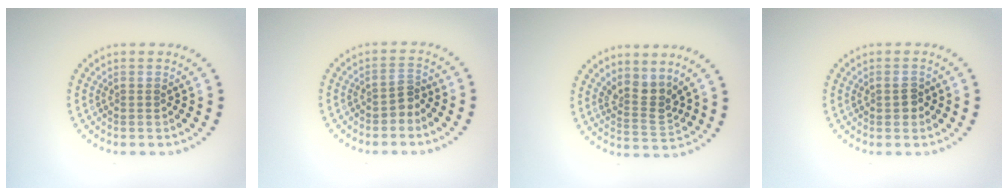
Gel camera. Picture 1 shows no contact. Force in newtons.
{"total": 1.5, "press": 1.2, "slide": 0.9}
{"total": 2.7, "press": 2.0, "slide": 1.9}
{"total": 1.5, "press": 1.5, "slide": 0.1}